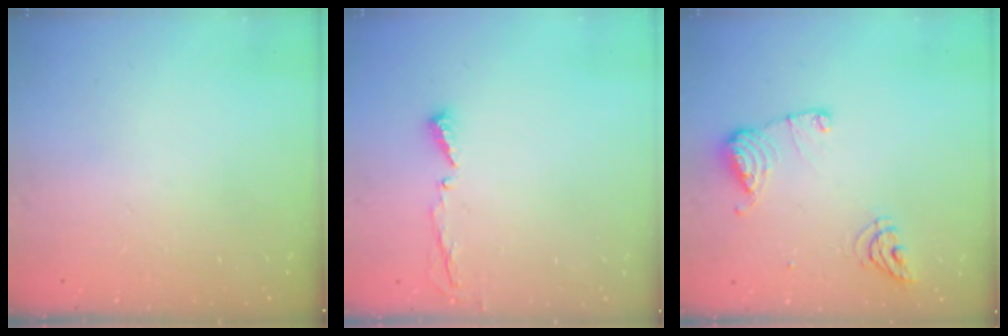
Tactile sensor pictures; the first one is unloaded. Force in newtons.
{"total": 3.6, "press": 3.6, "slide": 0.4}
{"total": 11.3, "press": 11.2, "slide": 0.9}